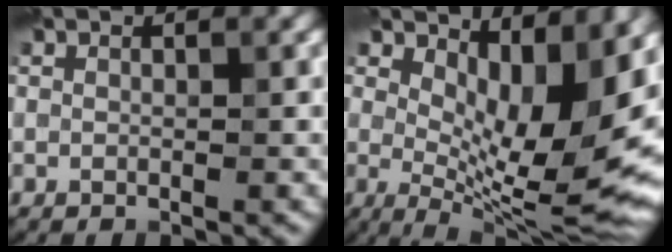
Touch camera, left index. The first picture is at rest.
{"total": 11.5, "force": [2.5, 4.5, 10.2], "torque": [-0.142, -0.020, 0.046]}